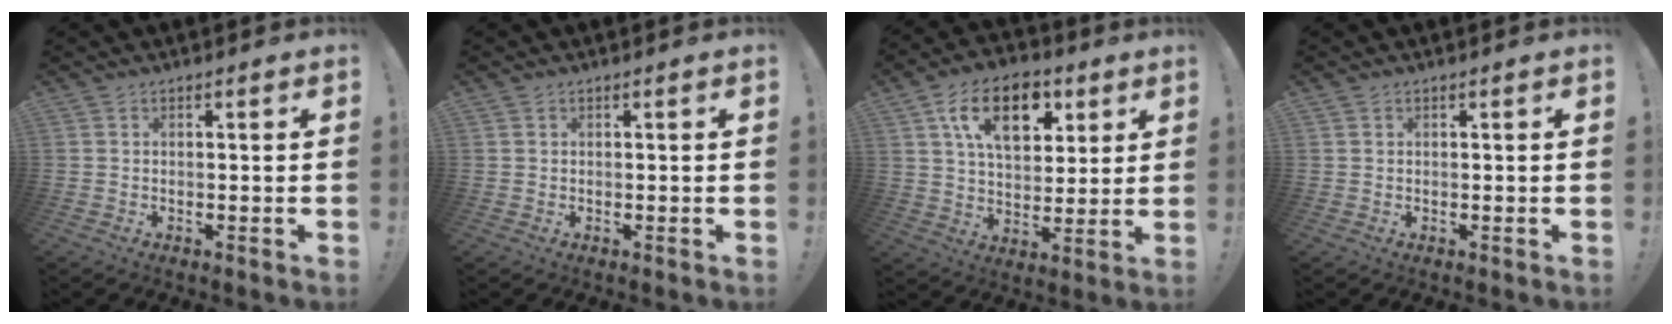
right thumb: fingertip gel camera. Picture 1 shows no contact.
{"total": 0.5, "force": [0.4, 0.4, 0.0], "torque": [0.003, -0.001, 0.007]}
{"total": 16.4, "force": [7.1, 10.4, 10.5], "torque": [-0.159, -0.014, 0.128]}
{"total": 0.7, "force": [0.5, 0.5, 0.0], "torque": [0.002, 0.000, 0.010]}